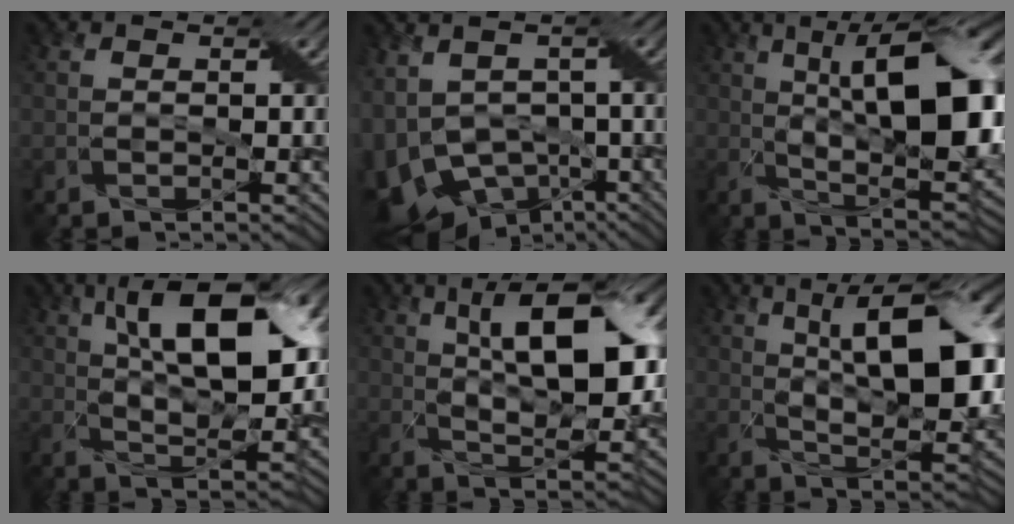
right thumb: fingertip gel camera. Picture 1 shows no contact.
{"total": 11.3, "force": [-2.5, 7.8, 7.8], "torque": [-0.181, -0.031, -0.014]}
{"total": 16.5, "force": [3.0, 6.1, 15.0], "torque": [-0.220, 0.022, 0.038]}
{"total": 14.8, "force": [5.2, 5.7, 12.6], "torque": [-0.220, 0.007, 0.079]}
{"total": 13.5, "force": [4.0, 5.0, 11.9], "torque": [-0.191, -0.001, 0.061]}
{"total": 15.0, "force": [3.7, 5.5, 13.5], "torque": [-0.205, 0.011, 0.050]}